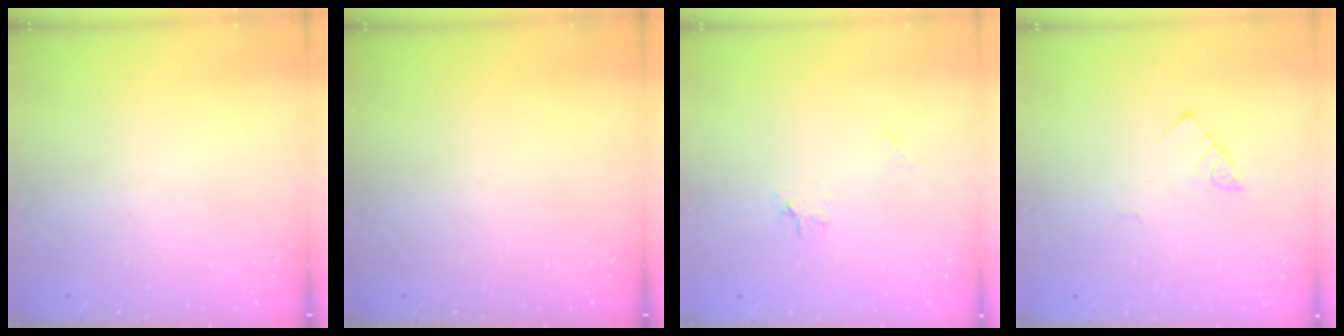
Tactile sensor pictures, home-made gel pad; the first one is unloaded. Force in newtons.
{"total": 0.0}
{"total": 6.0, "press": 5.9, "slide": 0.6}
{"total": 3.0, "press": 3.0, "slide": 0.2}